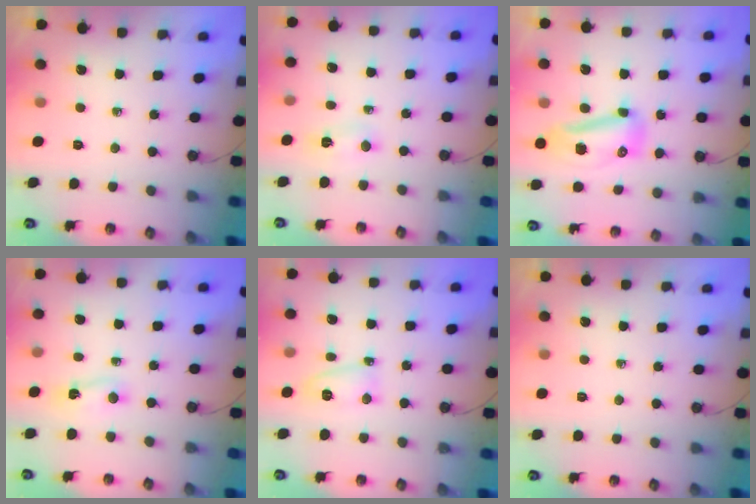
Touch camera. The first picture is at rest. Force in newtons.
{"total": 16.7, "press": 5.5, "slide": 15.8}
{"total": 11.5, "press": 11.1, "slide": 2.8}
{"total": 2.4, "press": 2.3, "slide": 0.4}
{"total": 6.2, "press": 6.1, "slide": 0.5}
{"total": 0.0}